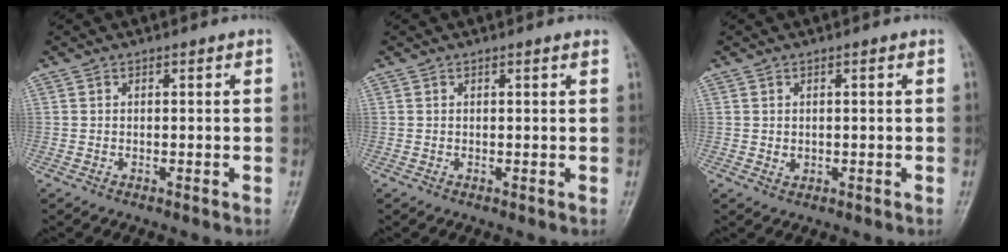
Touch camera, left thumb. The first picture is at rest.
{"total": 1.1, "force": [0.8, 0.0, 0.7], "torque": [-0.007, 0.003, 0.009]}
{"total": 1.3, "force": [0.1, 1.0, 0.9], "torque": [-0.010, -0.001, 0.007]}